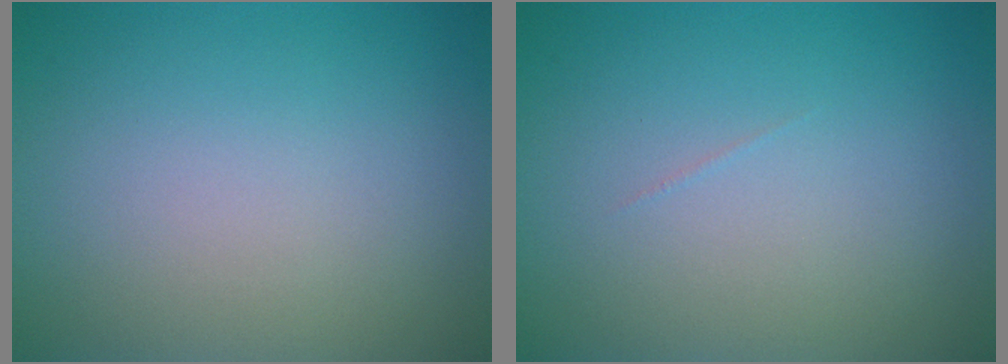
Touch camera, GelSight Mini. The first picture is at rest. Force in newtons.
{"total": 0.0}